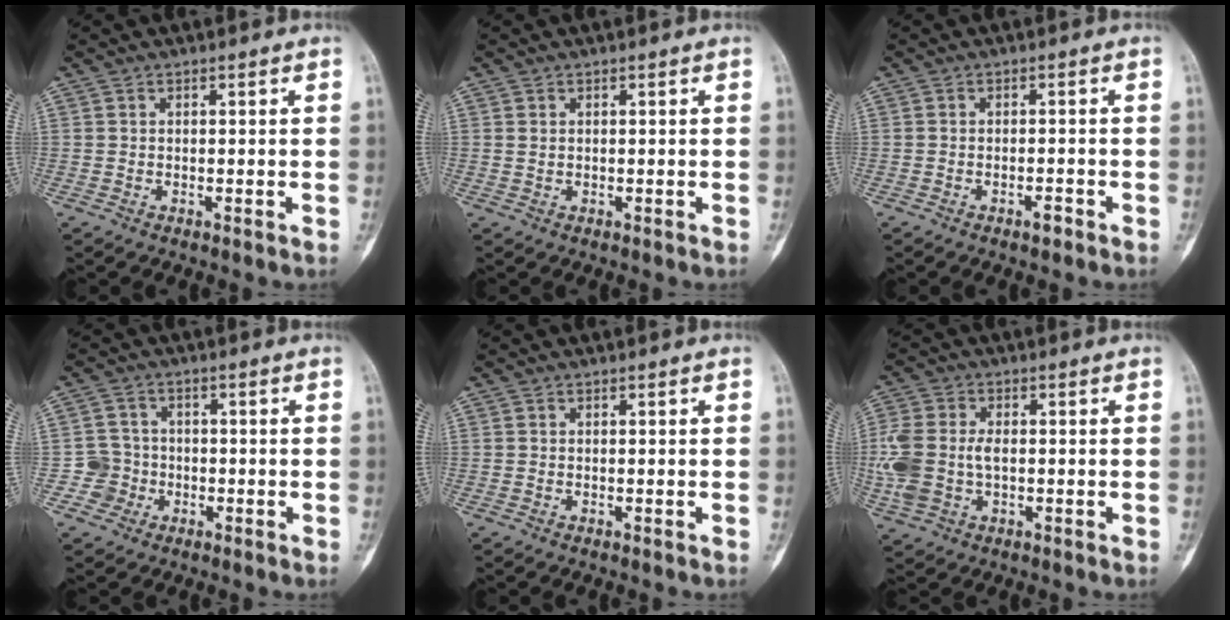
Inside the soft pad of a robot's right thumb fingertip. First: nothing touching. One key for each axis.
{"total": 0.7, "fx": 0.3, "fy": 0.5, "fz": 0.4, "tx": -0.002, "ty": -0.001, "tz": 0.004}
{"total": 1.8, "fx": -1.2, "fy": 0.6, "fz": 1.2, "tx": -0.021, "ty": 0.006, "tz": -0.020}
{"total": 4.3, "fx": -1.4, "fy": 4.0, "fz": -0.2, "tx": 0.032, "ty": 0.015, "tz": -0.033}
{"total": 0.0}
{"total": 11.2, "fx": -0.7, "fy": 7.4, "fz": 8.4, "tx": -0.214, "ty": 0.009, "tz": -0.012}